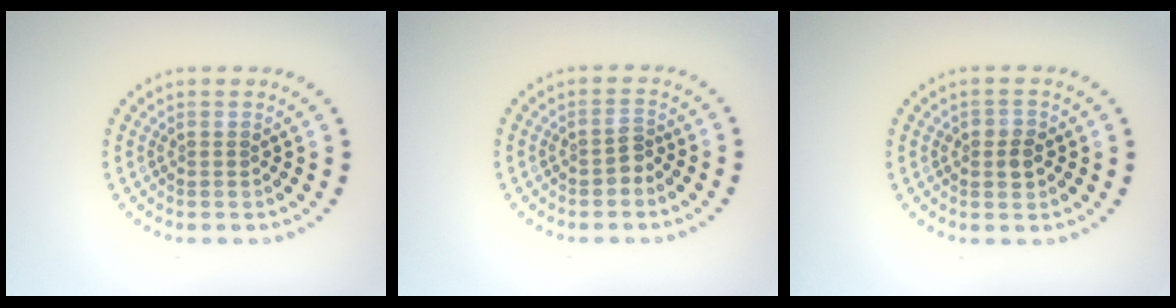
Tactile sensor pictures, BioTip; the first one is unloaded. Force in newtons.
{"total": 1.3, "press": 1.1, "slide": 0.7}
{"total": 1.9, "press": 1.9, "slide": 0.3}